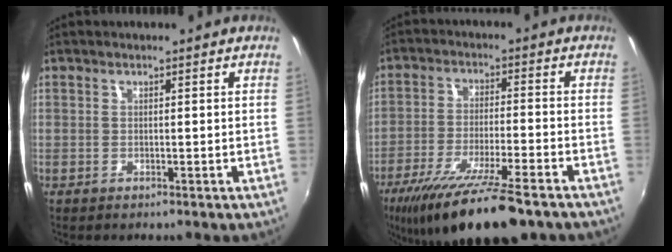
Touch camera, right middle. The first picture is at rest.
{"total": 17.6, "force": [-12.9, 3.0, 11.6], "torque": [-0.221, -0.046, -0.213]}